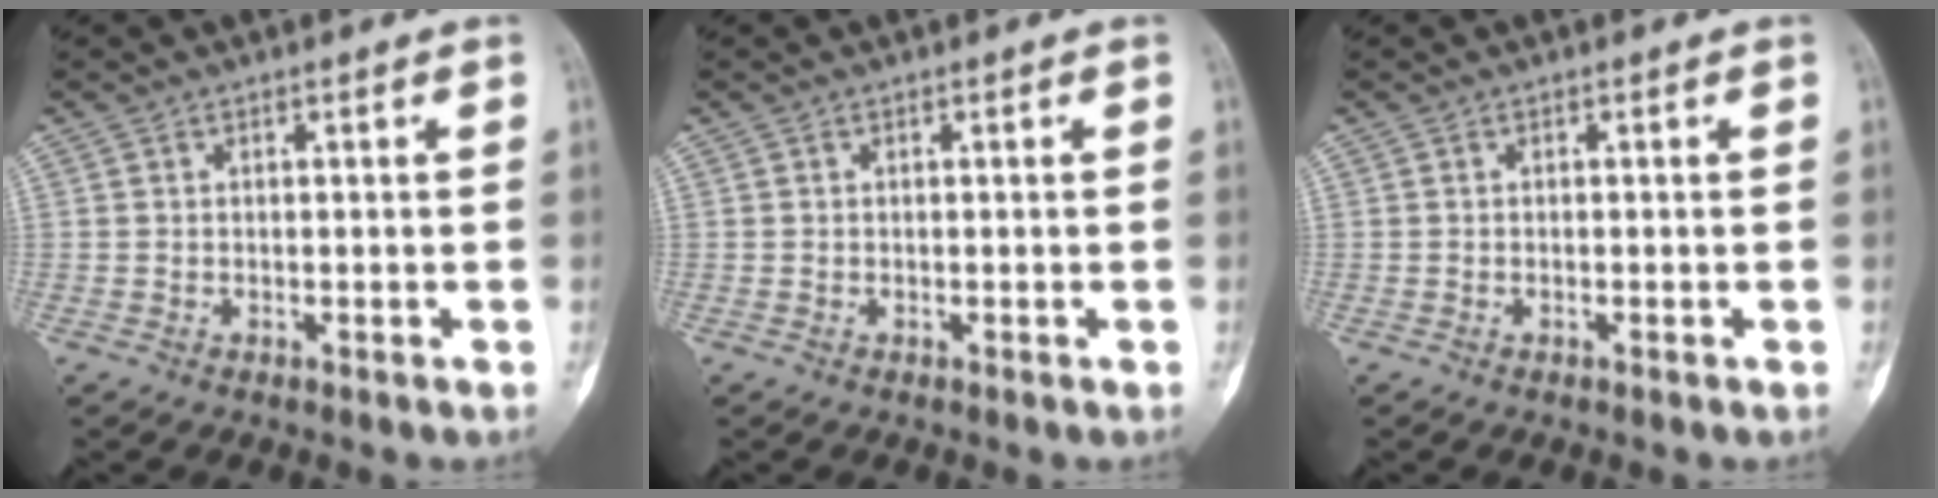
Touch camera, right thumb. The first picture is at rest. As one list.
[{"total": 0.0}, {"total": 0.0}]